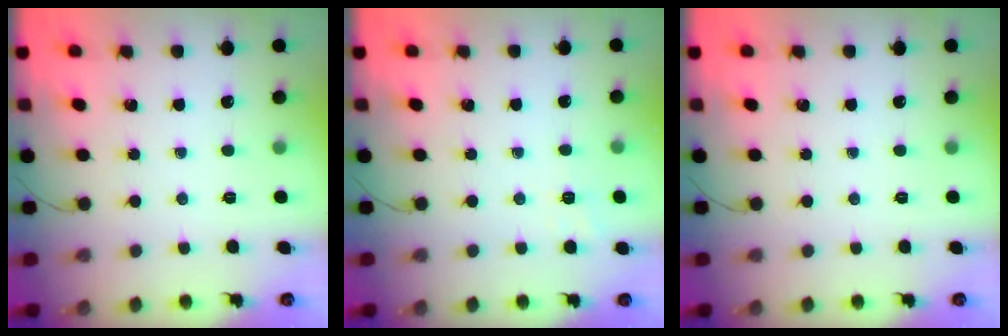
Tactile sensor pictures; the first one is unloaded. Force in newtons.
{"total": 2.8, "press": 2.2, "slide": 1.8}
{"total": 0.0}